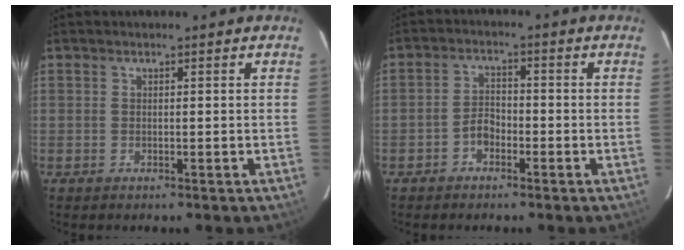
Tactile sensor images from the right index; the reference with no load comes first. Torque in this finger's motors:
{"motor_torque": [1.06, -0.13, 0.05, 0.00]}